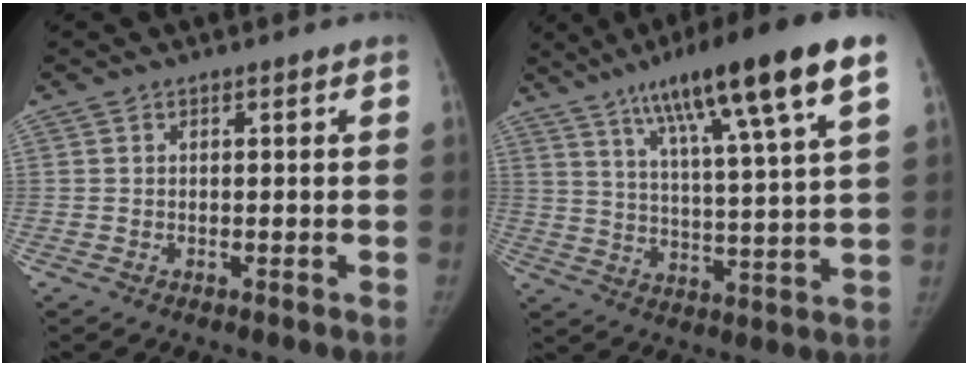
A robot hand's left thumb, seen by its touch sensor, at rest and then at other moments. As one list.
[{"total": 21.4, "force": [11.6, 2.3, 17.8], "torque": [-0.280, -0.022, 0.185]}]